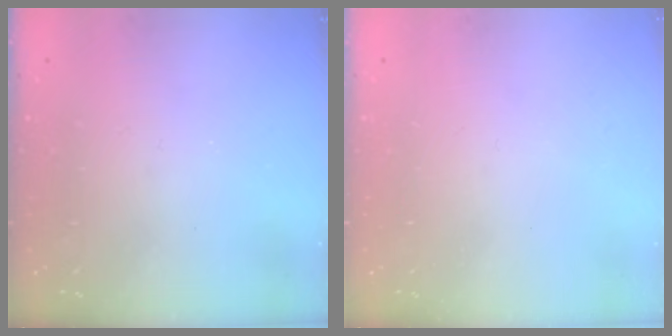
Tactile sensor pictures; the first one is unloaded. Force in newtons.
{"total": 0.0}